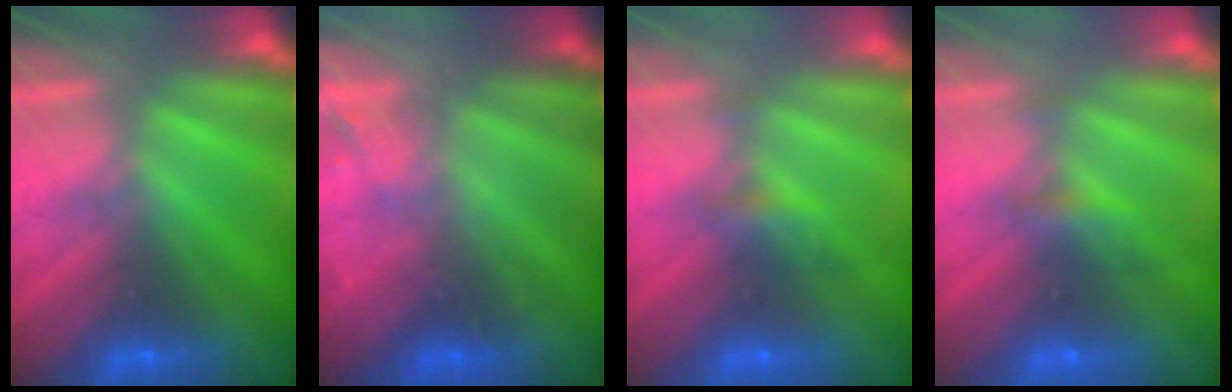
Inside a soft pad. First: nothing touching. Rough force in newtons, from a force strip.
{"total": 2.2}
{"total": 2.2}
{"total": 2.2}